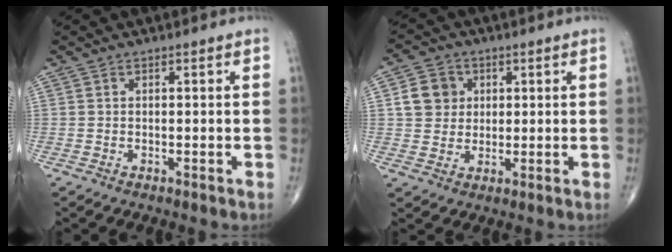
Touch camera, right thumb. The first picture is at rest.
{"total": 6.7, "force": [1.6, 6.0, 2.6], "torque": [-0.020, -0.001, 0.025]}